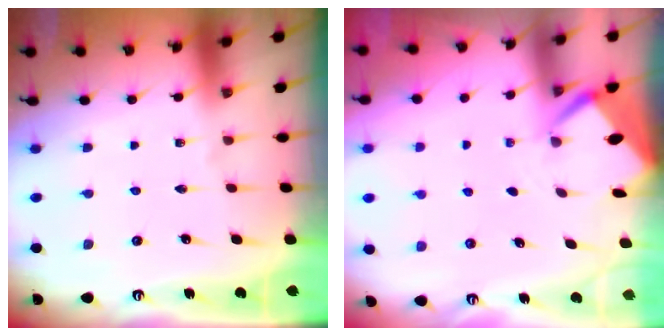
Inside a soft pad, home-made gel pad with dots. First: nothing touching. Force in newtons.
{"total": 2.6, "press": 2.6, "slide": 0.3}